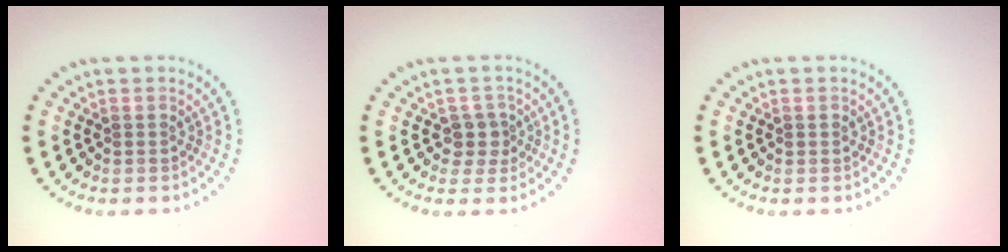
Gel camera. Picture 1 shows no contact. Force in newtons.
{"total": 1.9, "press": 1.6, "slide": 1.1}
{"total": 0.5, "press": 0.5, "slide": 0.0}